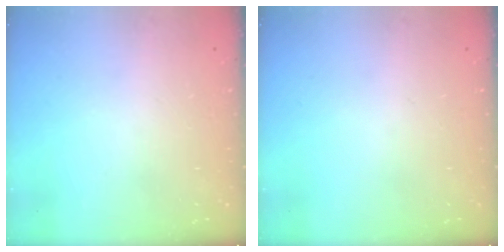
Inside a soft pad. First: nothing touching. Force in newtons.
{"total": 0.0}